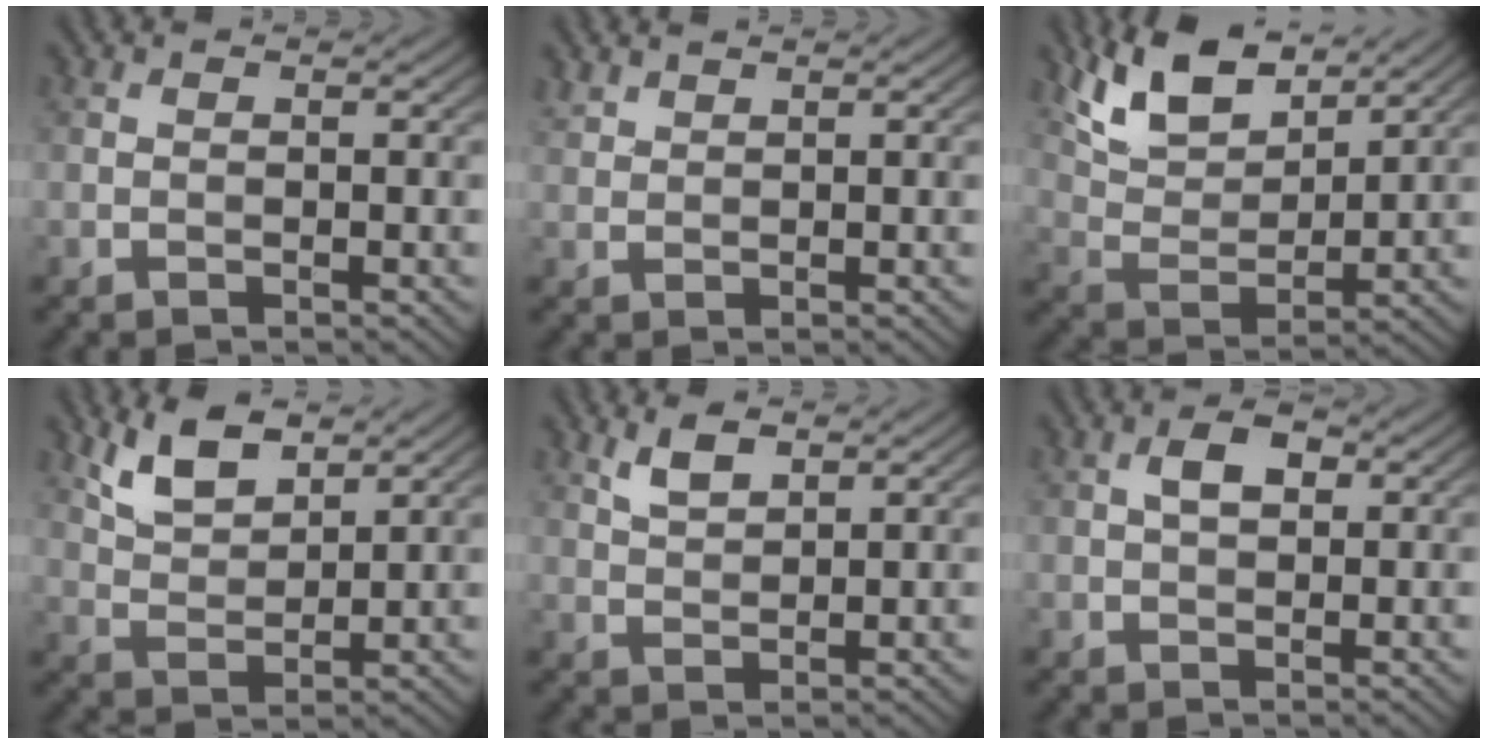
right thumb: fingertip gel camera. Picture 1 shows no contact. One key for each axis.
{"total": 1.5, "fx": 1.4, "fy": 0.4, "fz": 0.4, "tx": -0.013, "ty": 0.004, "tz": 0.035}
{"total": 10.0, "fx": 7.0, "fy": 4.1, "fz": 5.8, "tx": -0.137, "ty": 0.006, "tz": 0.138}
{"total": 6.0, "fx": 4.1, "fy": 2.4, "fz": 3.6, "tx": -0.085, "ty": 0.000, "tz": 0.087}
{"total": 3.0, "fx": 2.0, "fy": 1.2, "fz": 1.9, "tx": -0.046, "ty": 0.001, "tz": 0.044}
{"total": 3.0, "fx": 0.7, "fy": 1.7, "fz": 2.4, "tx": -0.042, "ty": 0.007, "tz": 0.009}